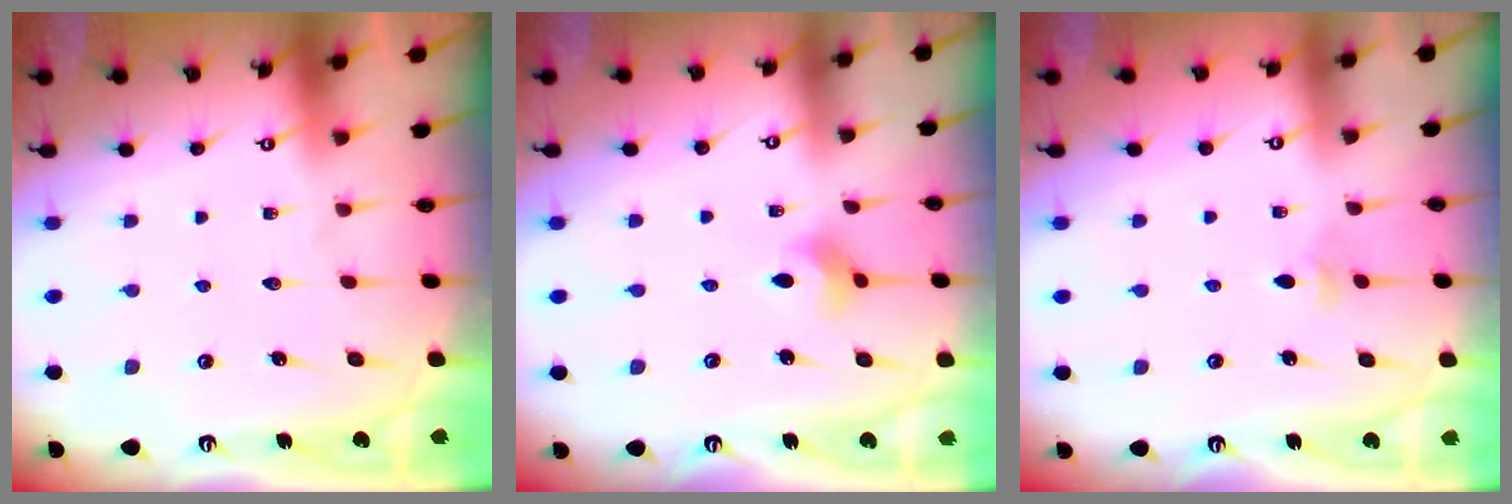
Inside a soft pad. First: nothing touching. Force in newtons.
{"total": 3.6, "press": 3.6, "slide": 0.6}
{"total": 3.7, "press": 3.5, "slide": 0.9}